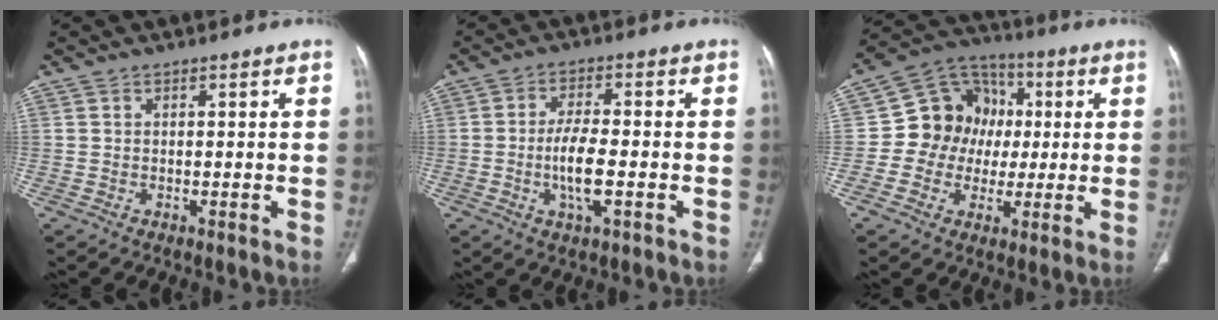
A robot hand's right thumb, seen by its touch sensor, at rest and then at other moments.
{"total": 7.0, "force": [-1.7, 2.2, 6.4], "torque": [-0.128, 0.003, -0.032]}
{"total": 12.8, "force": [0.2, 11.5, 5.6], "torque": [-0.048, 0.027, -0.003]}